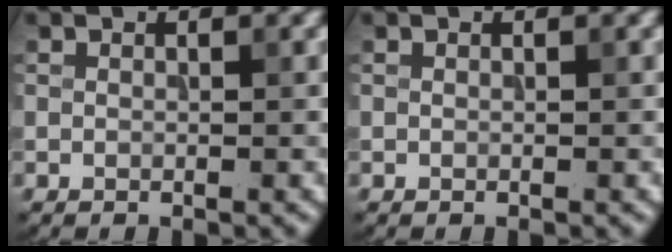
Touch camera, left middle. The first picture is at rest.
{"total": 0.0}